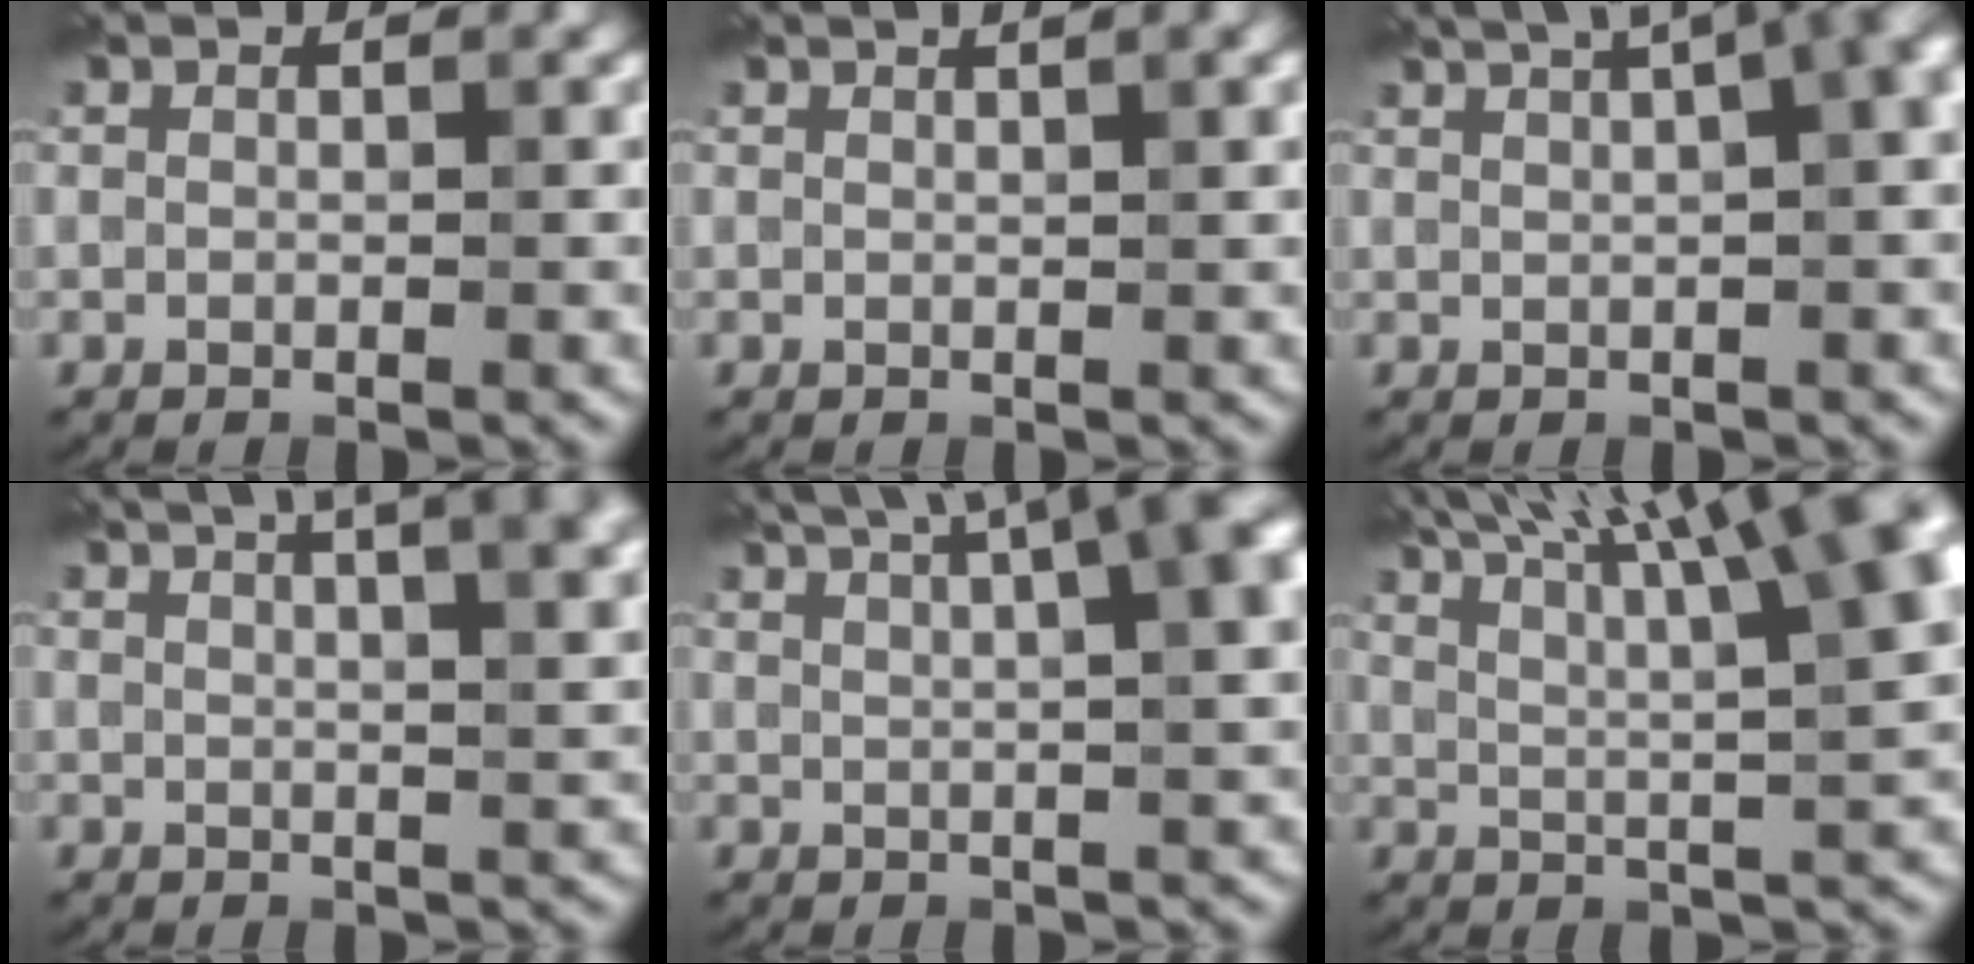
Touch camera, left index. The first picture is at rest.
{"total": 1.9, "force": [1.1, 0.4, 1.5], "torque": [-0.013, 0.001, 0.011]}
{"total": 17.5, "force": [8.3, 8.6, 12.7], "torque": [-0.090, 0.085, 0.076]}
{"total": 12.3, "force": [7.1, 4.8, 8.9], "torque": [-0.084, 0.062, 0.069]}
{"total": 16.4, "force": [8.4, 6.5, 12.4], "torque": [-0.140, 0.079, 0.089]}
{"total": 15.1, "force": [8.0, 4.2, 12.0], "torque": [-0.158, 0.040, 0.103]}